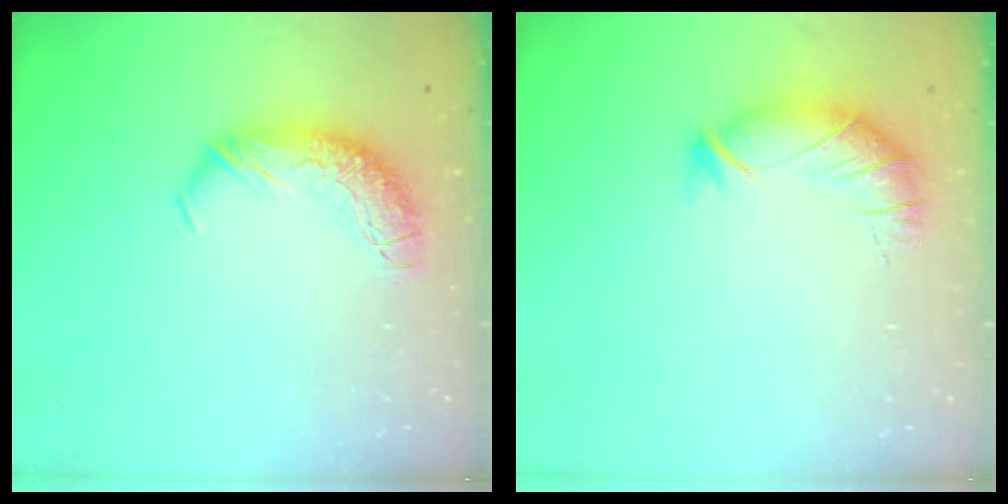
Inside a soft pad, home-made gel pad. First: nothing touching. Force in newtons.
{"total": 3.2, "press": 2.5, "slide": 2.0}